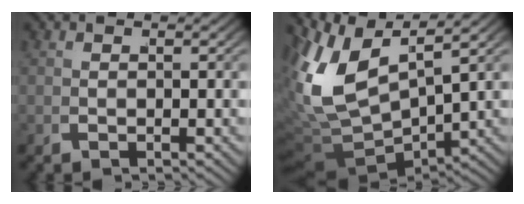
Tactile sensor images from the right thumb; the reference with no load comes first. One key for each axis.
{"total": 12.8, "fx": 0.5, "fy": 8.5, "fz": 9.5, "tx": -0.235, "ty": -0.062, "tz": 0.037}